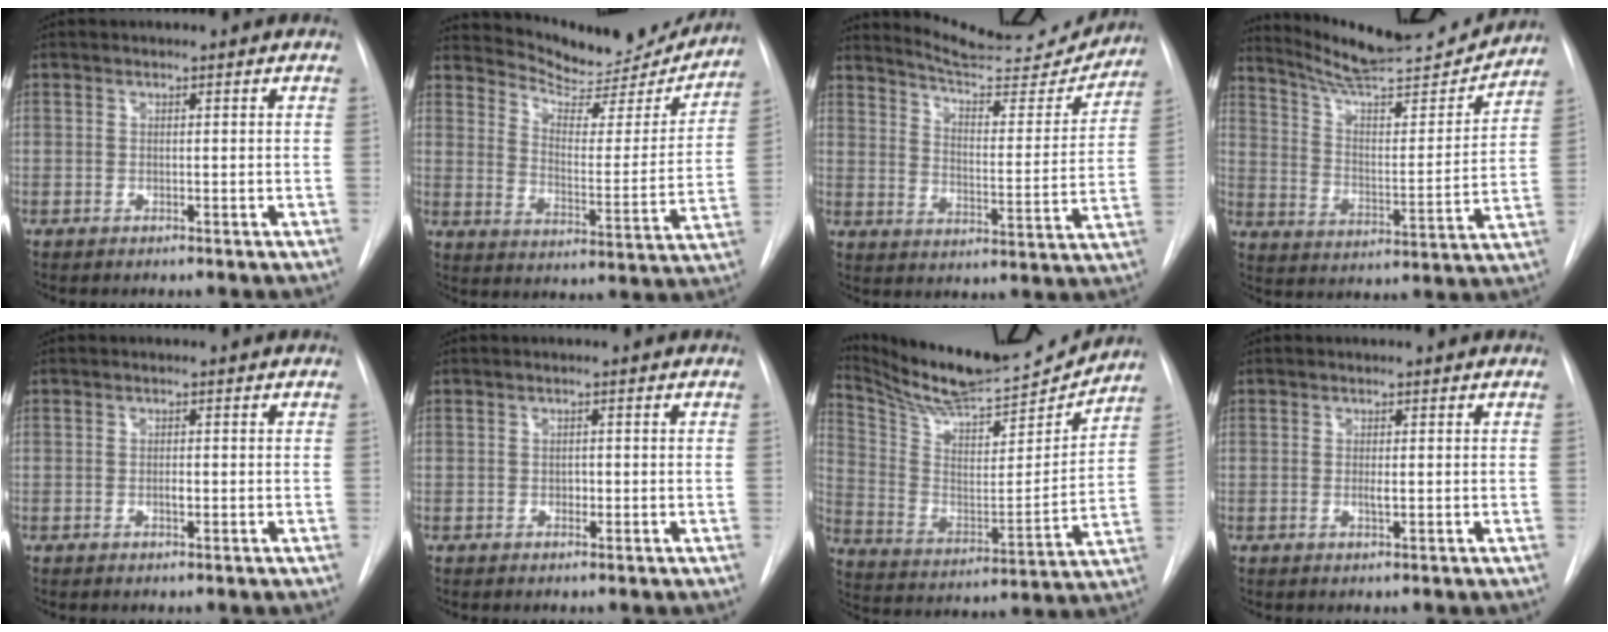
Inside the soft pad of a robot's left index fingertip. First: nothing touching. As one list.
[{"total": 16.9, "force": [16.3, 3.6, 2.8], "torque": [-0.034, -0.046, 0.214]}, {"total": 17.3, "force": [16.8, 1.9, 3.8], "torque": [-0.053, -0.051, 0.223]}, {"total": 19.3, "force": [18.3, 1.5, 6.1], "torque": [-0.099, -0.030, 0.271]}, {"total": 0.7, "force": [-0.1, 0.2, 0.6], "torque": [-0.013, 0.000, -0.003]}, {"total": 0.6, "force": [-0.1, 0.5, 0.4], "torque": [-0.003, 0.003, -0.003]}, {"total": 20.6, "force": [19.5, 2.1, 6.3], "torque": [-0.129, -0.034, 0.310]}, {"total": 0.9, "force": [0.2, 0.1, 0.9], "torque": [-0.021, 0.000, 0.003]}]